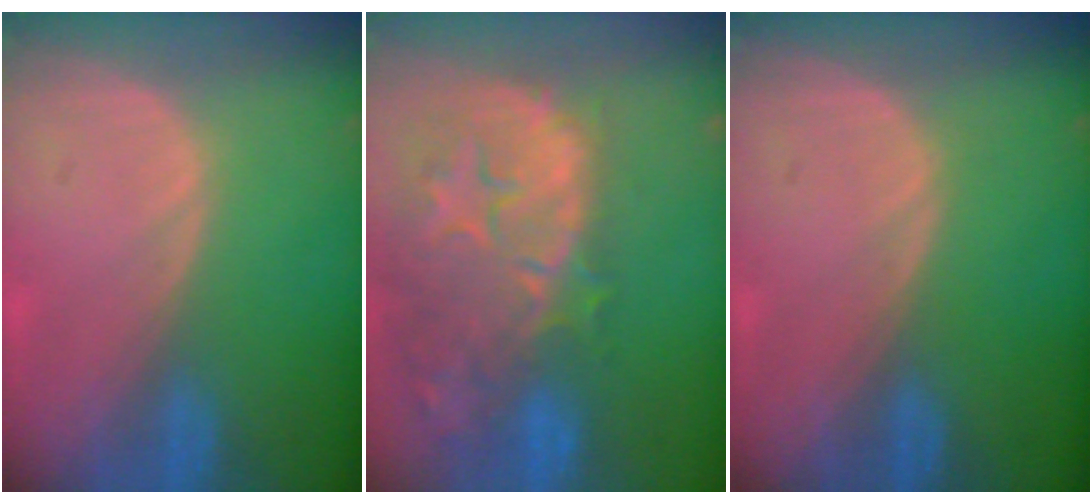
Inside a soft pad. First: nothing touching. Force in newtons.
{"total": 14.9, "press": 11.8, "slide": 9.0}
{"total": 0.0}